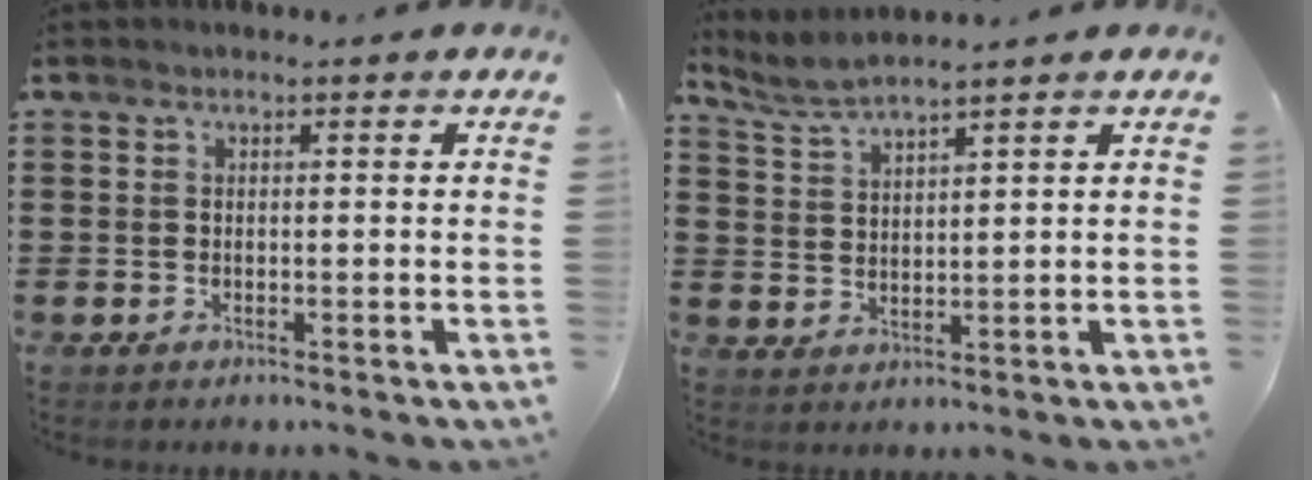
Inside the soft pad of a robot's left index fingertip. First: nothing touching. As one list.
[{"total": 3.4, "force": [3.2, -0.1, 1.1], "torque": [-0.032, -0.008, 0.059]}]